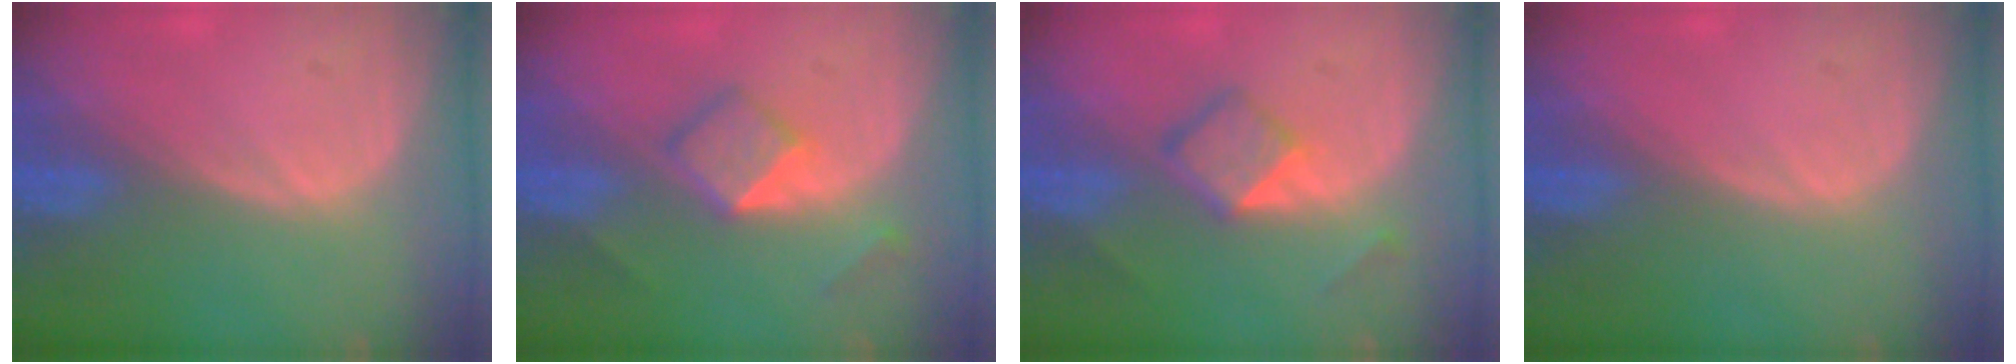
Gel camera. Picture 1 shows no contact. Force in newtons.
{"total": 5.4, "press": 4.6, "slide": 2.8}
{"total": 4.5, "press": 4.4, "slide": 0.8}
{"total": 0.0}